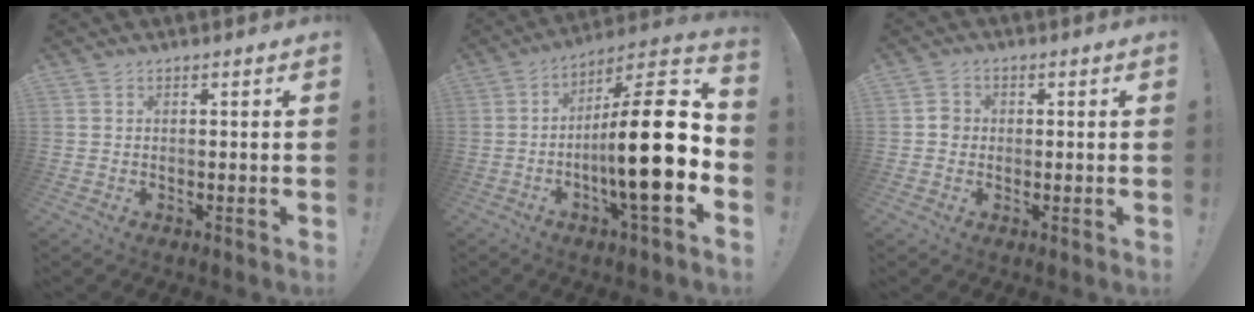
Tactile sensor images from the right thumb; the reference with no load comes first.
{"total": 22.5, "force": [-3.8, 4.6, 21.7], "torque": [-0.359, 0.016, -0.069]}
{"total": 3.2, "force": [-0.6, 2.8, 1.3], "torque": [-0.008, 0.007, -0.014]}